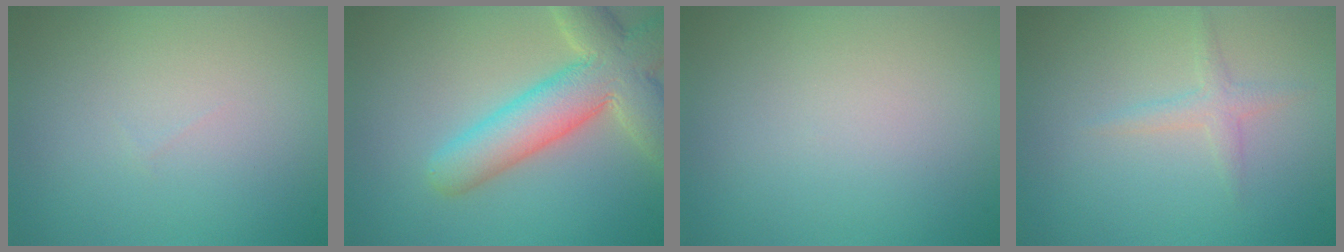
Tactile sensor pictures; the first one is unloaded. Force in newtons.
{"total": 8.2, "press": 8.1, "slide": 0.7}
{"total": 0.0}
{"total": 1.5, "press": 1.5, "slide": 0.1}